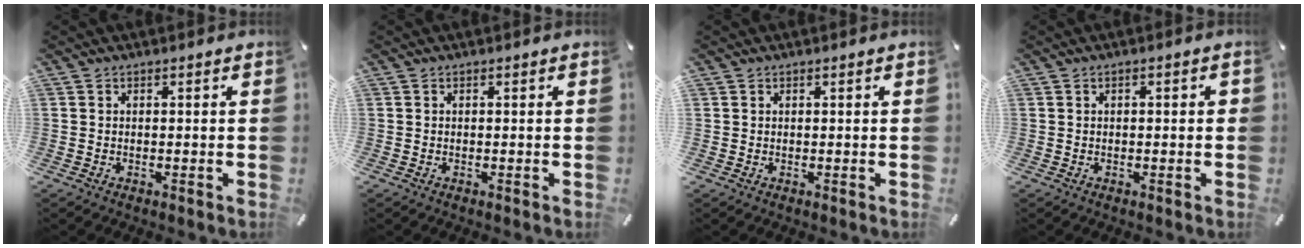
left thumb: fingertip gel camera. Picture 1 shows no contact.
{"total": 0.0}
{"total": 1.3, "force": [0.5, 1.1, -0.4], "torque": [0.008, 0.003, 0.009]}
{"total": 1.3, "force": [-0.1, 0.6, 1.1], "torque": [-0.019, 0.003, -0.002]}